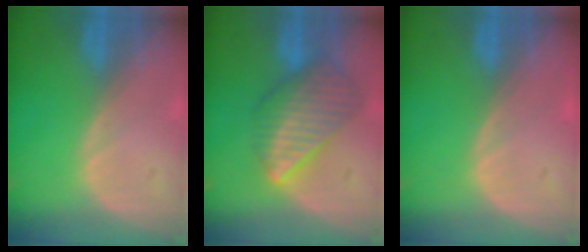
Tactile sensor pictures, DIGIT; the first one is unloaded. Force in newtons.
{"total": 8.5, "press": 7.5, "slide": 4.2}
{"total": 0.5, "press": 0.1, "slide": 0.5}